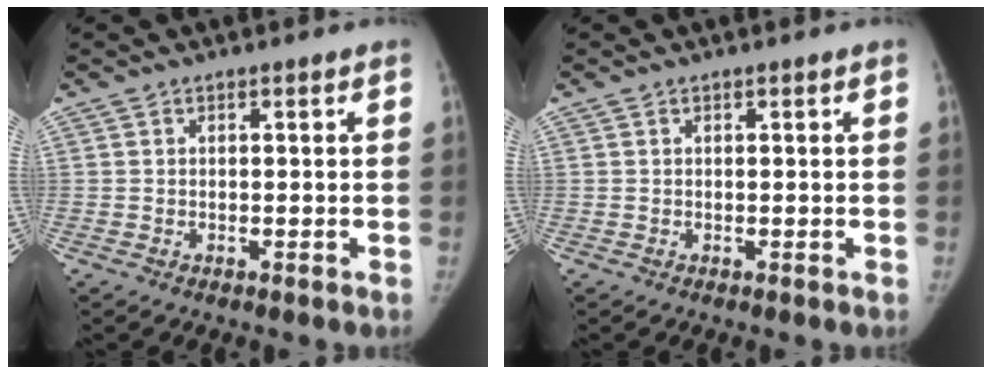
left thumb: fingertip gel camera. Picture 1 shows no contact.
{"total": 0.0}